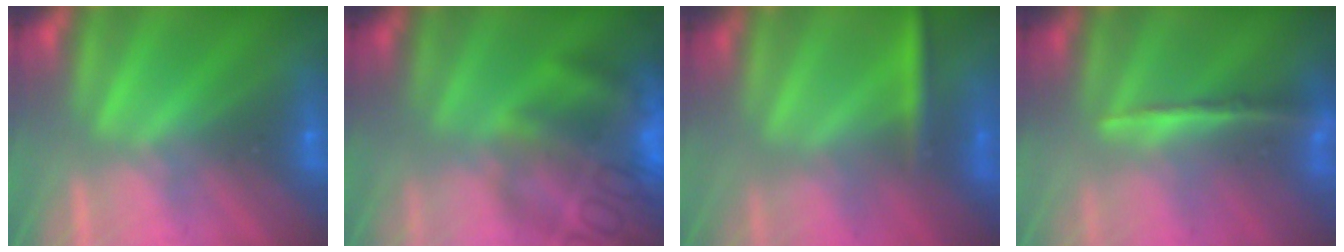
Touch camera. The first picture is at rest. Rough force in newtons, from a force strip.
{"total": 7.7}
{"total": 2.9}
{"total": 2.0}